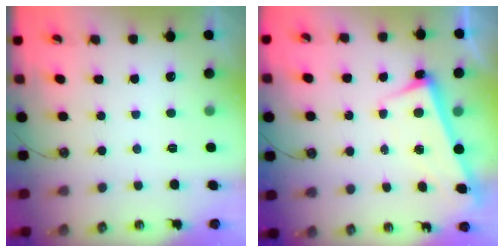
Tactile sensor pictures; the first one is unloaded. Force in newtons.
{"total": 2.5, "press": 2.4, "slide": 0.9}